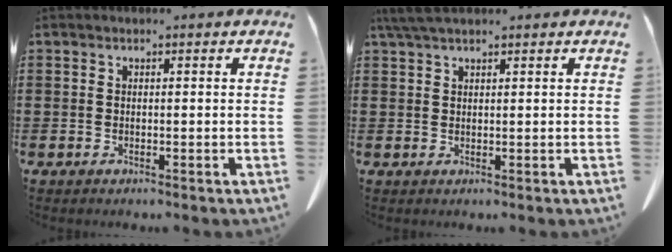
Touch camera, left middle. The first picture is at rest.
{"total": 3.4, "force": [2.4, 0.6, 2.2], "torque": [-0.050, -0.001, 0.047]}